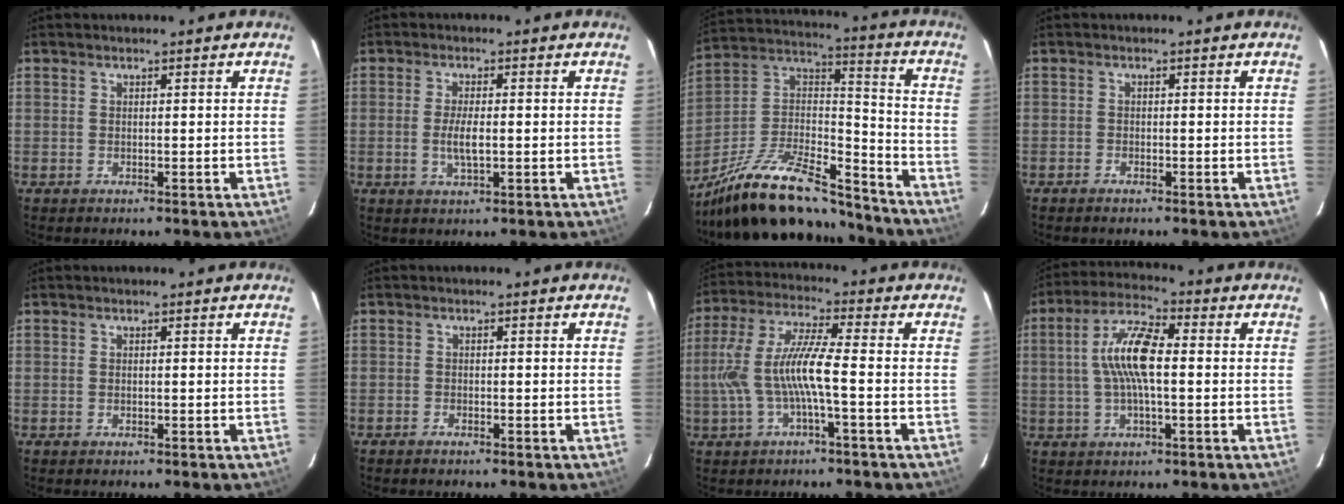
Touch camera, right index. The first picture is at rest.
{"total": 3.8, "force": [-0.5, 1.1, 3.6], "torque": [-0.070, -0.006, -0.009]}
{"total": 25.4, "force": [-19.9, 8.1, 13.6], "torque": [-0.258, 0.007, -0.319]}
{"total": 0.9, "force": [-0.8, 0.4, 0.2], "torque": [-0.009, 0.001, -0.018]}
{"total": 0.0}
{"total": 0.8, "force": [-0.7, 0.3, 0.1], "torque": [-0.006, 0.001, -0.015]}
{"total": 10.5, "force": [-2.0, 1.0, 10.2], "torque": [-0.213, 0.005, -0.033]}
{"total": 10.2, "force": [0.4, 3.2, 9.7], "torque": [-0.191, 0.016, 0.005]}